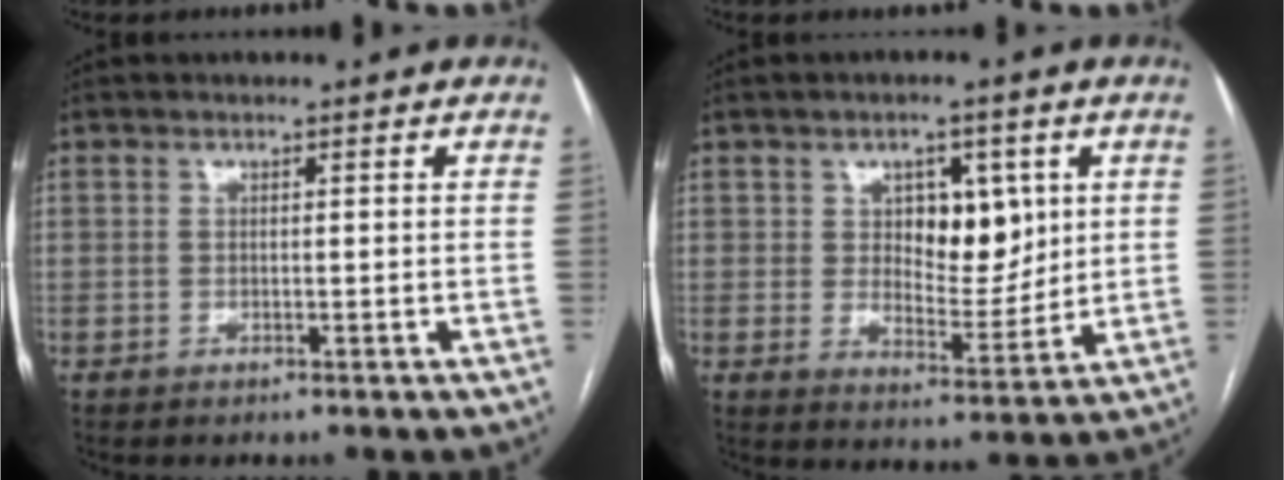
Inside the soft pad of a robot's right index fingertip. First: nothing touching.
{"total": 8.4, "force": [2.7, 4.7, 6.5], "torque": [-0.089, 0.007, 0.049]}